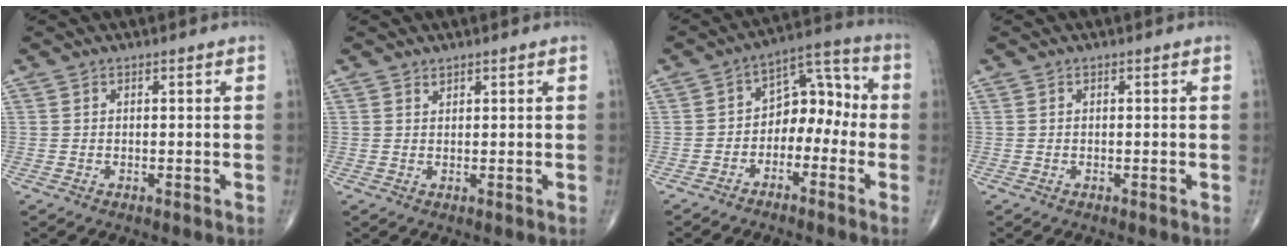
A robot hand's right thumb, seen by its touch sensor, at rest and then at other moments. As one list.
[{"total": 0.7, "force": [0.6, 0.1, 0.0], "torque": [0.001, -0.006, 0.010]}, {"total": 9.5, "force": [-2.6, 6.5, 6.5], "torque": [-0.061, 0.056, -0.054]}, {"total": 0.0}]